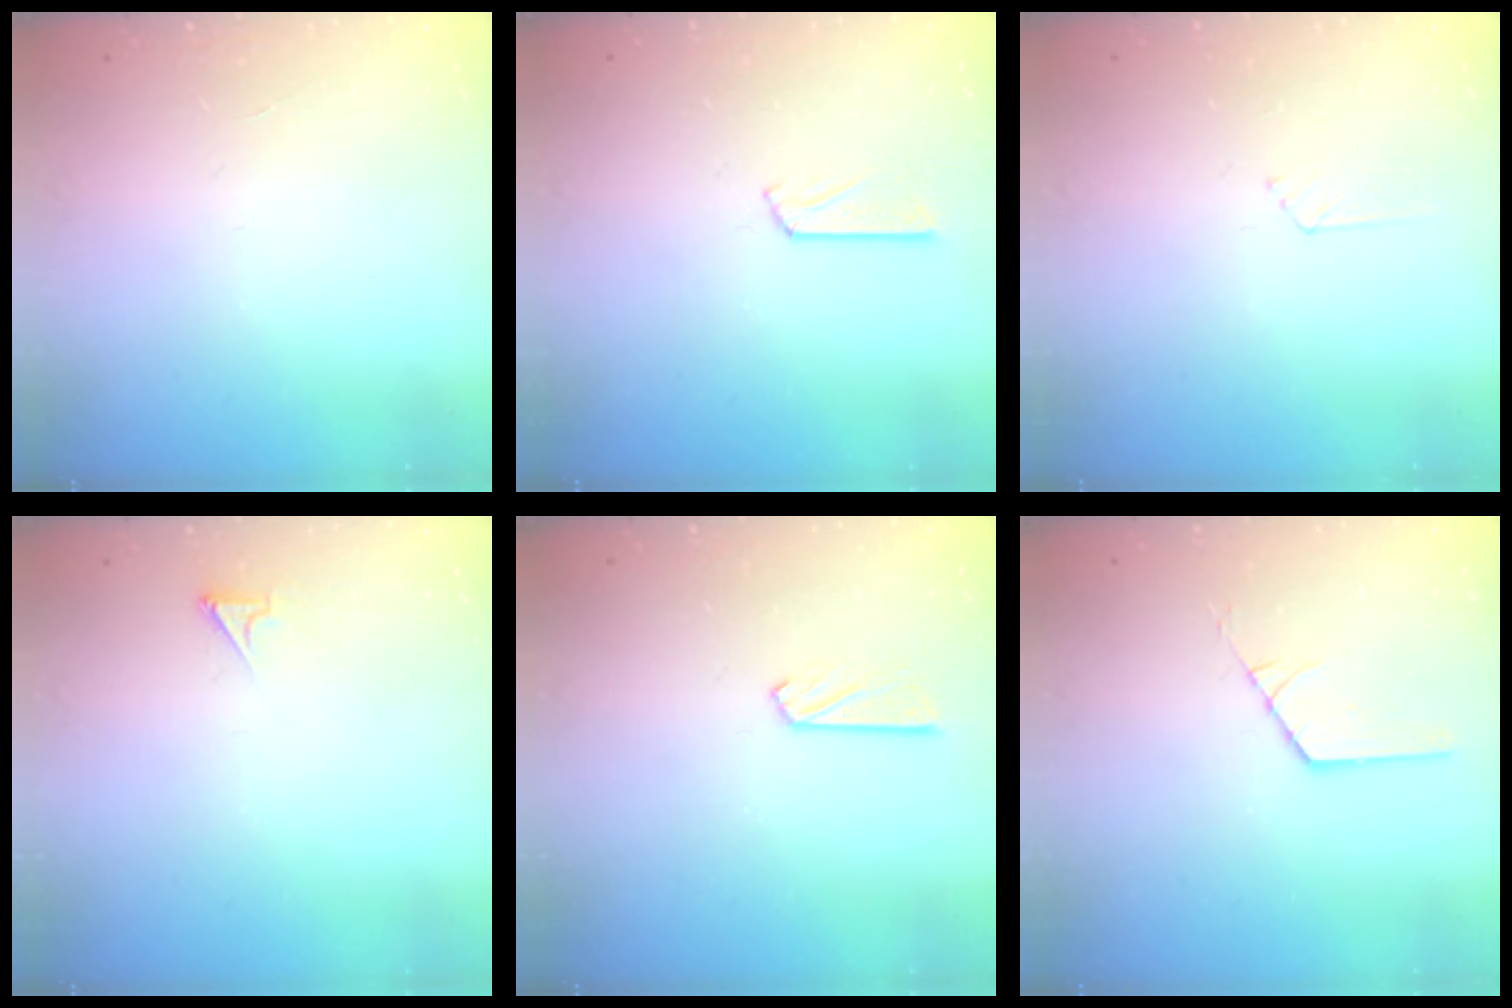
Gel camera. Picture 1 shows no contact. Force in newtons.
{"total": 4.4, "press": 4.4, "slide": 0.4}
{"total": 3.0, "press": 3.0, "slide": 0.3}
{"total": 2.2, "press": 2.2, "slide": 0.3}
{"total": 4.2, "press": 4.1, "slide": 0.3}
{"total": 1.3, "press": 1.3, "slide": 0.1}